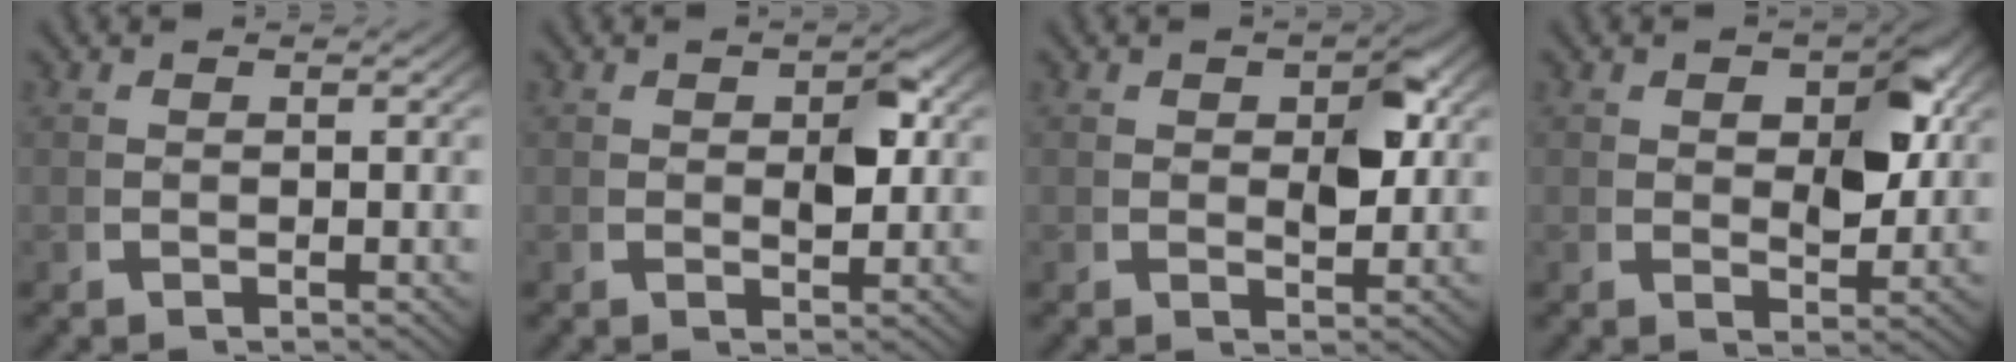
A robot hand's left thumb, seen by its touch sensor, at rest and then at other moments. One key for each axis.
{"total": 2.7, "fx": 0.8, "fy": 1.0, "fz": 2.4, "tx": -0.018, "ty": 0.010, "tz": 0.011}
{"total": 3.3, "fx": 1.1, "fy": 1.3, "fz": 2.8, "tx": -0.022, "ty": 0.009, "tz": 0.016}
{"total": 4.3, "fx": 1.5, "fy": 1.8, "fz": 3.6, "tx": -0.037, "ty": 0.004, "tz": 0.023}